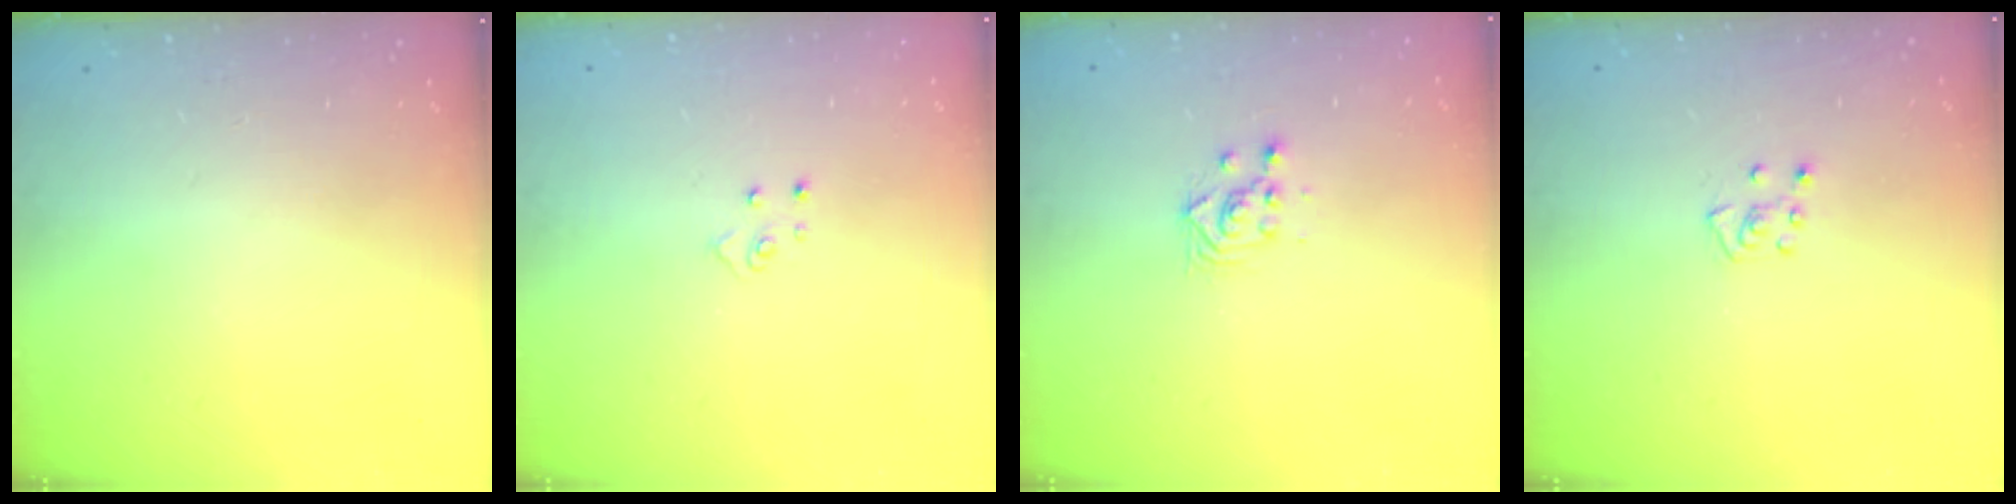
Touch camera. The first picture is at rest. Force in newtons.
{"total": 4.3, "press": 4.3, "slide": 0.4}
{"total": 3.0, "press": 3.0, "slide": 0.1}
{"total": 3.7, "press": 3.6, "slide": 0.4}